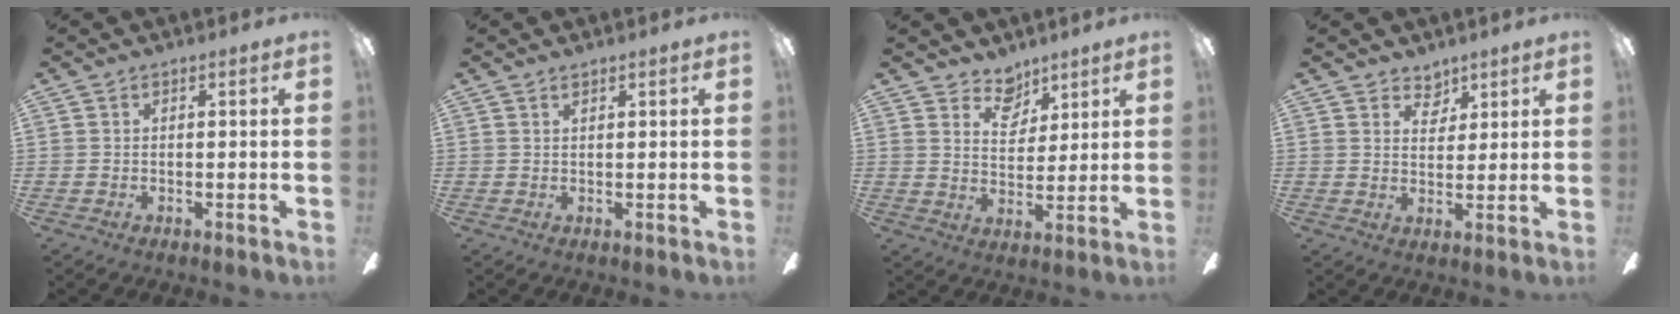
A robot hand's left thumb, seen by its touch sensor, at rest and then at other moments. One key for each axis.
{"total": 1.0, "fx": 0.8, "fy": 0.2, "fz": 0.5, "tx": -0.012, "ty": 0.000, "tz": 0.014}
{"total": 6.8, "fx": 5.5, "fy": 3.8, "fz": 1.4, "tx": -0.027, "ty": -0.027, "tz": 0.102}
{"total": 4.6, "fx": 3.7, "fy": 2.7, "fz": 1.0, "tx": -0.008, "ty": -0.018, "tz": 0.064}